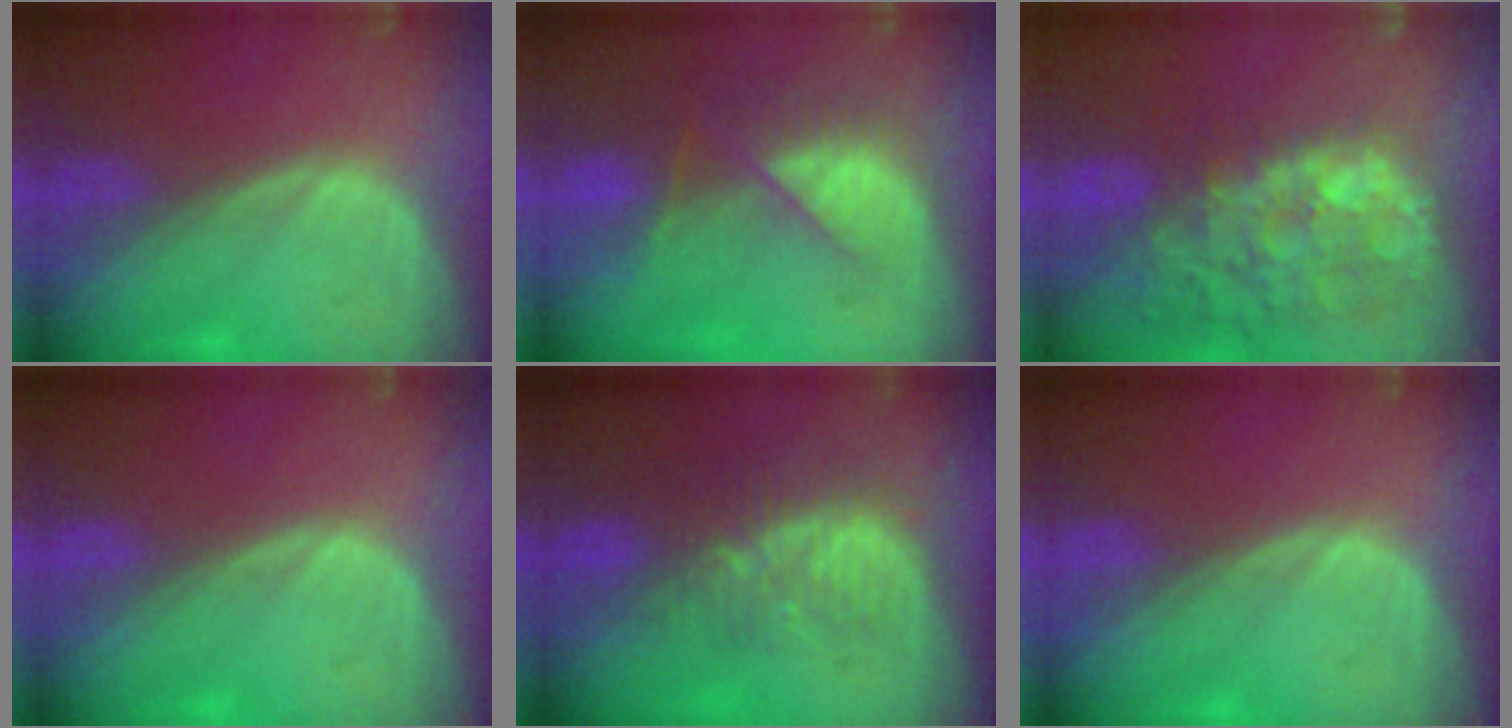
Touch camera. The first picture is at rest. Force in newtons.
{"total": 7.7, "press": 7.1, "slide": 3.1}
{"total": 14.4, "press": 11.7, "slide": 8.4}
{"total": 0.0}
{"total": 8.3, "press": 7.8, "slide": 2.8}
{"total": 0.0}